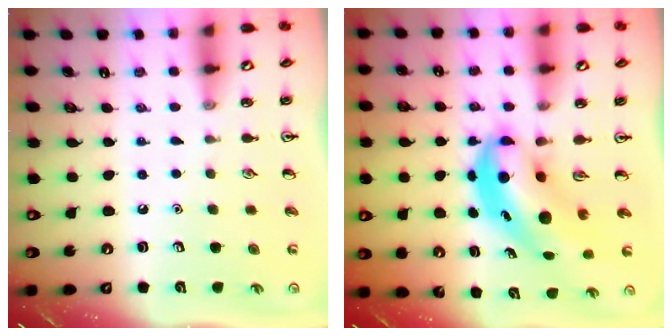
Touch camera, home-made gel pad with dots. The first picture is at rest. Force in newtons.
{"total": 7.1, "press": 6.8, "slide": 2.0}